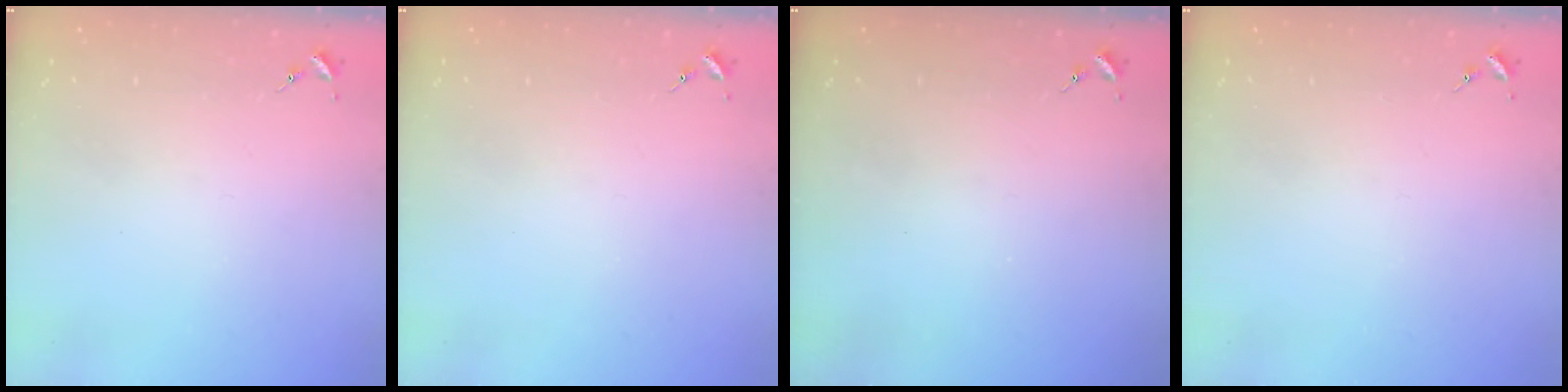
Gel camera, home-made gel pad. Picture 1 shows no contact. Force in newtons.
{"total": 0.0}
{"total": 0.0}
{"total": 0.0}